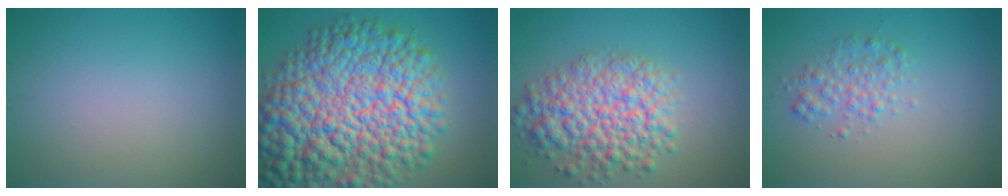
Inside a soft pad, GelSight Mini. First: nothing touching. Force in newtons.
{"total": 16.7, "press": 16.7, "slide": 0.5}
{"total": 7.4, "press": 7.4, "slide": 0.3}
{"total": 2.2, "press": 2.2, "slide": 0.0}